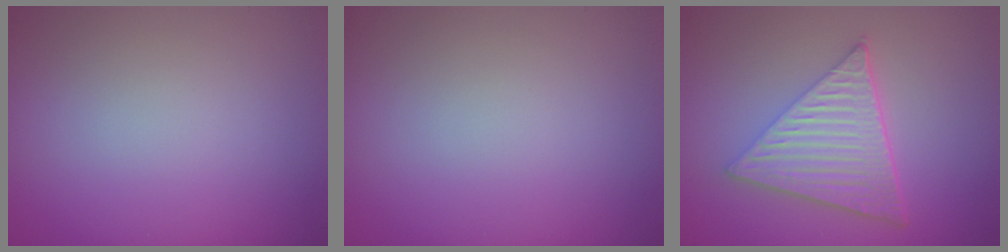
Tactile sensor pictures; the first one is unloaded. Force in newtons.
{"total": 0.0}
{"total": 6.6, "press": 4.6, "slide": 4.8}